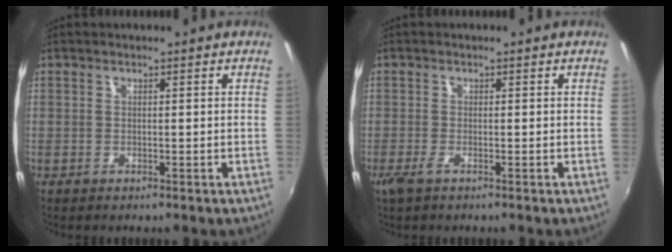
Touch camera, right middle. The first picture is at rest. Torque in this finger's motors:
{"motor_torque": [0.65, -0.47, 0.16, 0.04]}